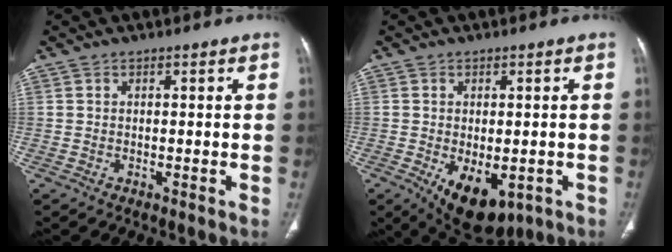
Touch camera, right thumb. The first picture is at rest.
{"total": 10.4, "force": [-3.7, 5.8, 7.8], "torque": [-0.102, -0.007, -0.039]}